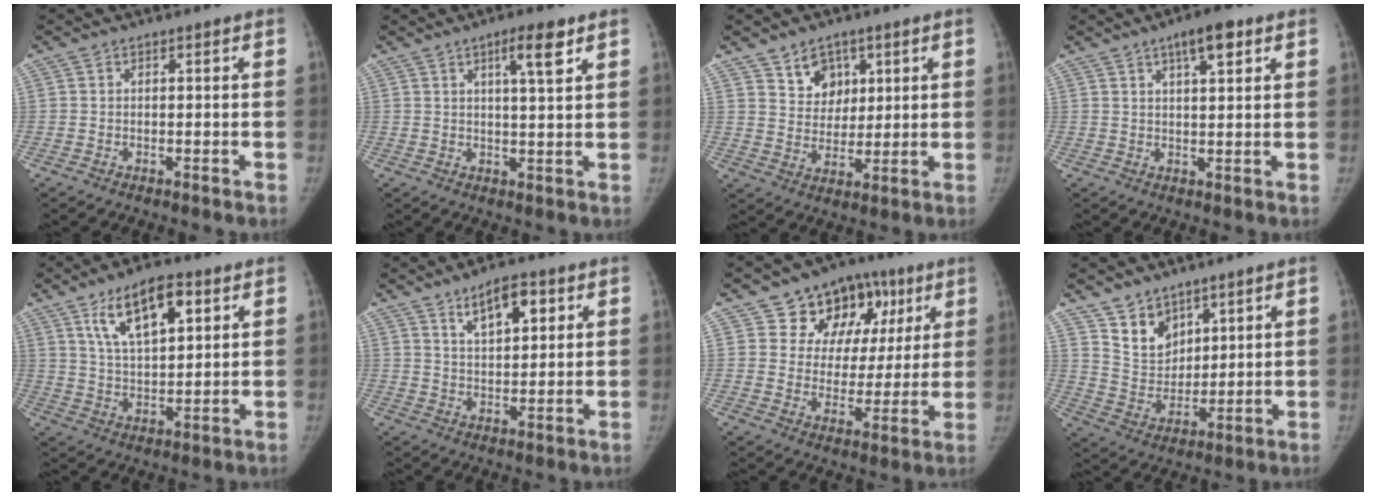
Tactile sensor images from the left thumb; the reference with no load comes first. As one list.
[{"total": 5.8, "force": [3.1, 0.9, 4.8], "torque": [-0.072, -0.014, 0.049]}, {"total": 7.1, "force": [4.0, 5.4, 2.2], "torque": [-0.001, -0.027, 0.076]}, {"total": 5.9, "force": [3.3, 1.8, 4.5], "torque": [-0.061, -0.009, 0.048]}, {"total": 12.0, "force": [5.8, 5.2, 9.1], "torque": [-0.135, -0.018, 0.106]}, {"total": 7.9, "force": [4.0, 3.5, 5.8], "torque": [-0.074, -0.019, 0.067]}, {"total": 15.7, "force": [7.6, 11.6, 7.3], "torque": [-0.043, -0.006, 0.115]}, {"total": 8.7, "force": [6.3, 5.6, 2.3], "torque": [-0.008, -0.053, 0.131]}]